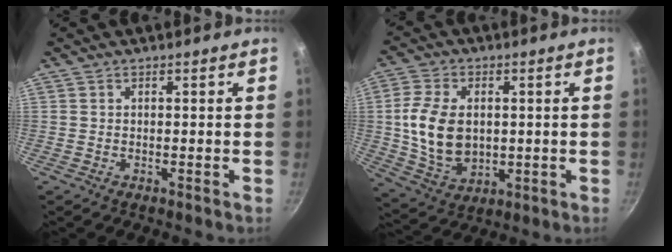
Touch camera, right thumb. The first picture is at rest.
{"total": 13.0, "force": [0.7, 8.9, 9.4], "torque": [-0.165, -0.006, 0.024]}